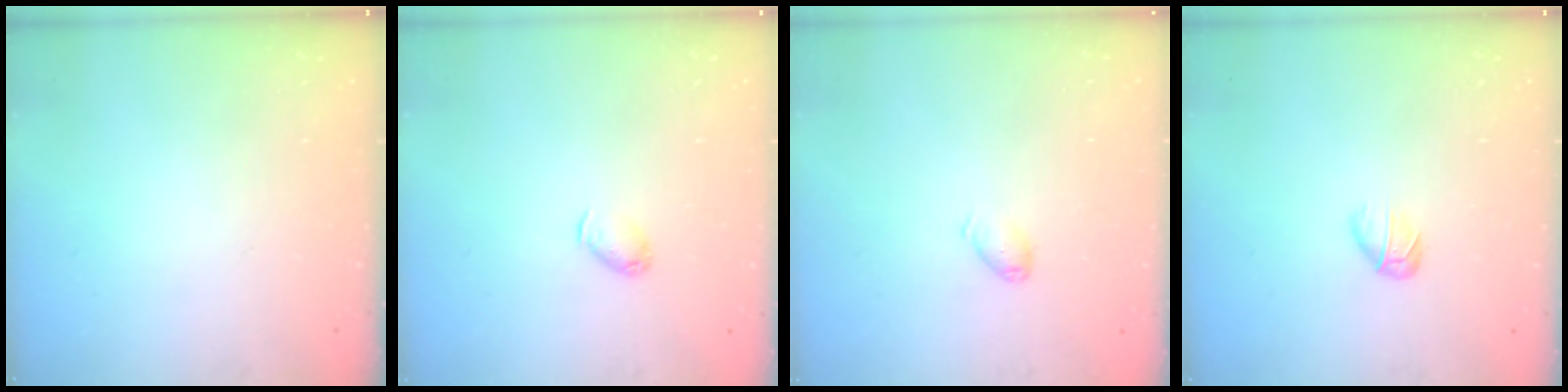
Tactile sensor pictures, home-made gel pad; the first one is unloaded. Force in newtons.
{"total": 3.8, "press": 3.7, "slide": 0.7}
{"total": 4.3, "press": 4.2, "slide": 0.7}
{"total": 2.8, "press": 2.7, "slide": 0.9}